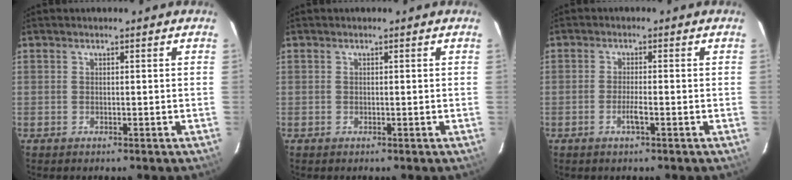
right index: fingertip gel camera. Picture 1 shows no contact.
{"total": 0.0}
{"total": 2.1, "force": [-0.9, 0.0, 1.9], "torque": [-0.038, 0.000, -0.016]}